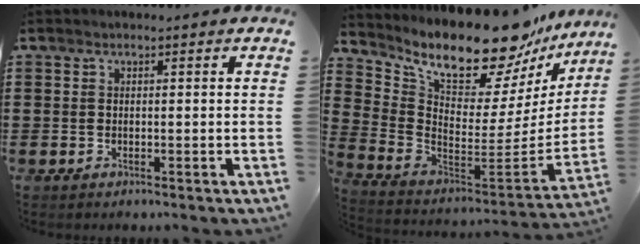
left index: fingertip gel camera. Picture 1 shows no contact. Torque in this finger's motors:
{"motor_torque": [2.14, 0.00, 1.05, 0.21]}